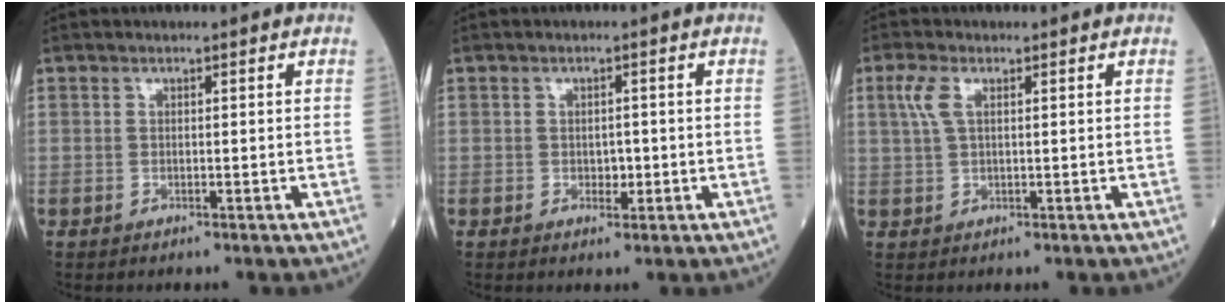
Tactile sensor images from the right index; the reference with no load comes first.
{"total": 1.8, "force": [-0.3, 1.2, 1.3], "torque": [-0.018, 0.002, 0.001]}
{"total": 3.2, "force": [1.2, 1.3, 2.7], "torque": [-0.075, 0.015, 0.029]}